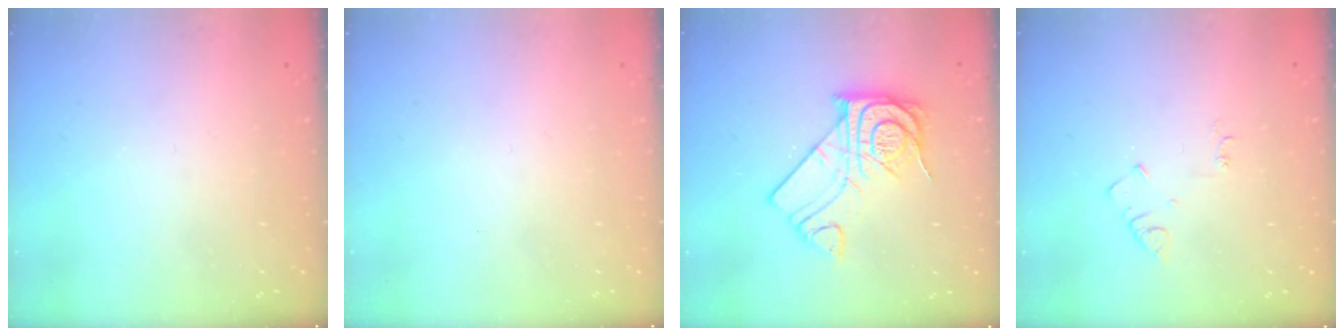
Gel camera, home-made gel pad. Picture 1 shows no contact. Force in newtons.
{"total": 1.8, "press": 1.7, "slide": 0.1}
{"total": 14.3, "press": 14.3, "slide": 1.3}
{"total": 4.8, "press": 4.8, "slide": 0.8}